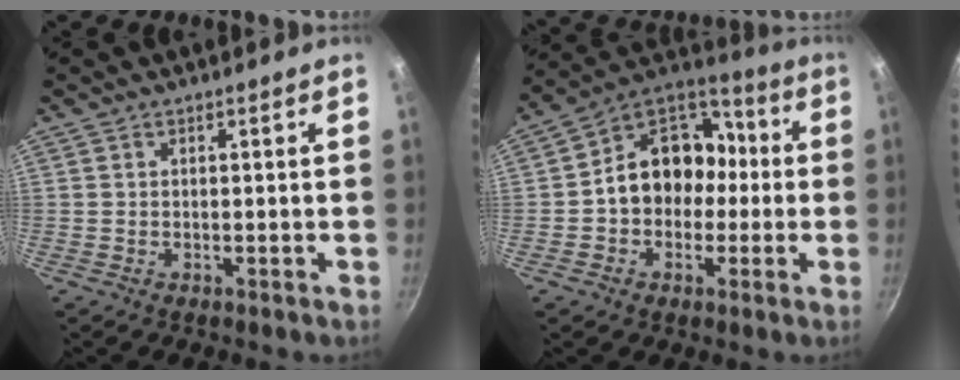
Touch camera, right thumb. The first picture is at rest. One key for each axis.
{"total": 15.6, "fx": -0.6, "fy": 11.8, "fz": 10.2, "tx": -0.116, "ty": 0.044, "tz": -0.021}